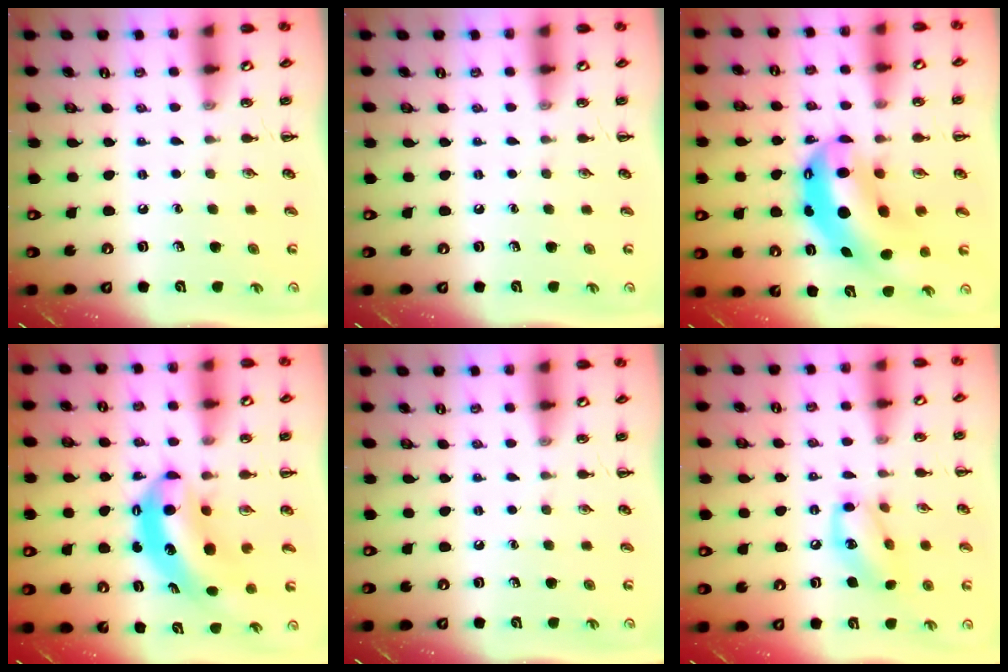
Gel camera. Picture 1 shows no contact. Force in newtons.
{"total": 0.0}
{"total": 12.9, "press": 12.5, "slide": 3.4}
{"total": 7.9, "press": 7.7, "slide": 2.0}
{"total": 0.0}
{"total": 12.1, "press": 11.9, "slide": 2.0}